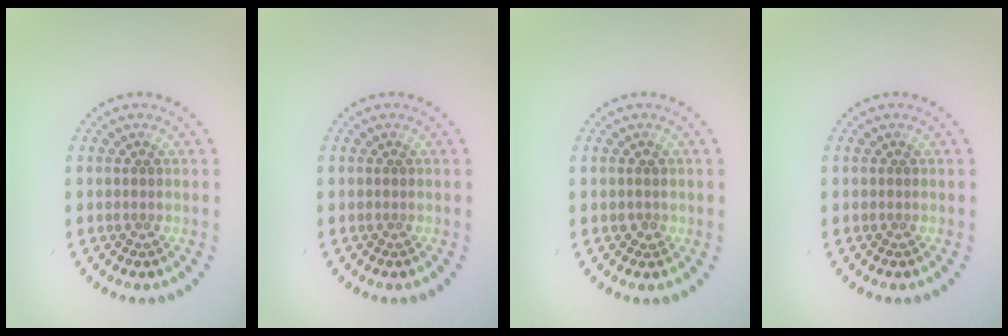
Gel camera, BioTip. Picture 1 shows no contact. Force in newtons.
{"total": 0.0}
{"total": 0.8, "press": 0.8, "slide": 0.2}
{"total": 0.0}